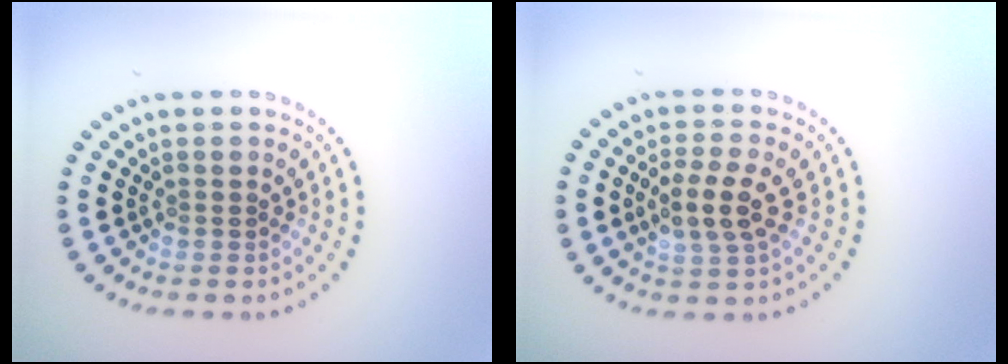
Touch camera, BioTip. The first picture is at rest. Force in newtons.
{"total": 3.5, "press": 3.4, "slide": 1.0}